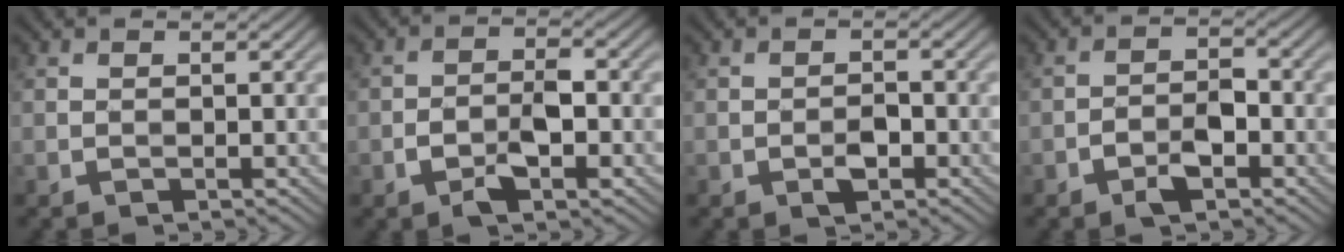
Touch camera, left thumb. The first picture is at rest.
{"total": 4.8, "force": [-2.1, 2.1, 3.8], "torque": [-0.066, 0.005, -0.040]}
{"total": 2.3, "force": [-1.1, 1.2, 1.6], "torque": [-0.024, 0.003, -0.021]}
{"total": 4.2, "force": [-2.2, 1.9, 2.9], "torque": [-0.047, 0.006, -0.044]}